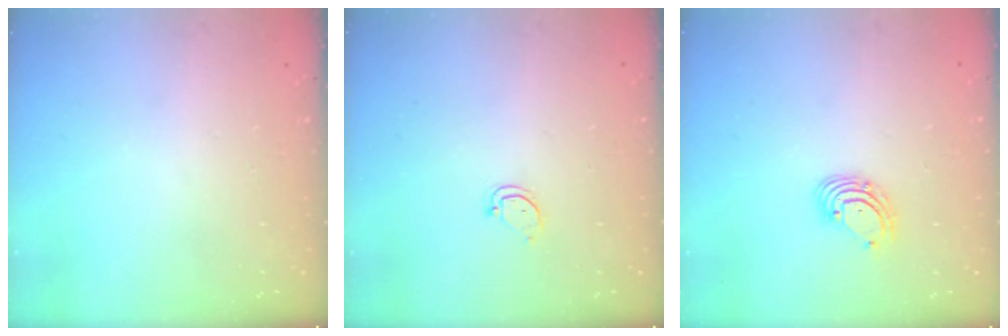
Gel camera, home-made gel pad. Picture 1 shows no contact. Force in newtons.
{"total": 3.6, "press": 3.6, "slide": 0.2}
{"total": 3.7, "press": 3.7, "slide": 0.4}